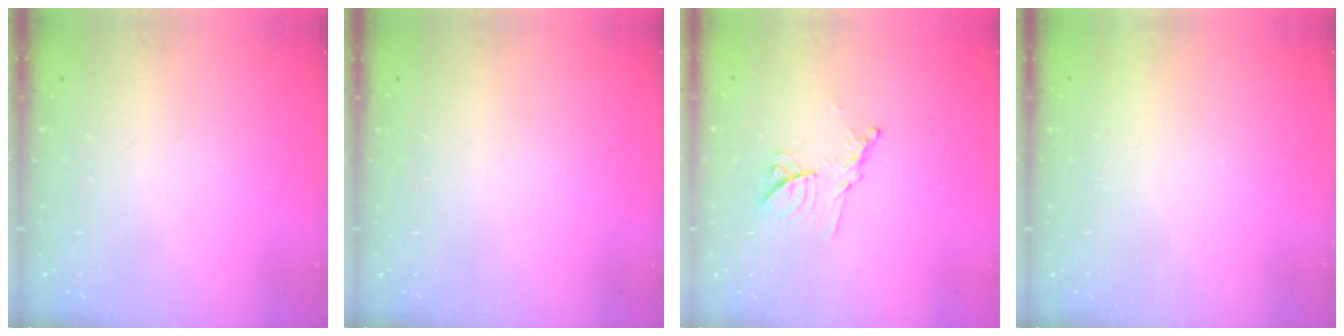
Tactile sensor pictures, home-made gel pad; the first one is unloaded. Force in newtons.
{"total": 0.0}
{"total": 11.0, "press": 11.0, "slide": 0.4}
{"total": 1.6, "press": 1.6, "slide": 0.1}